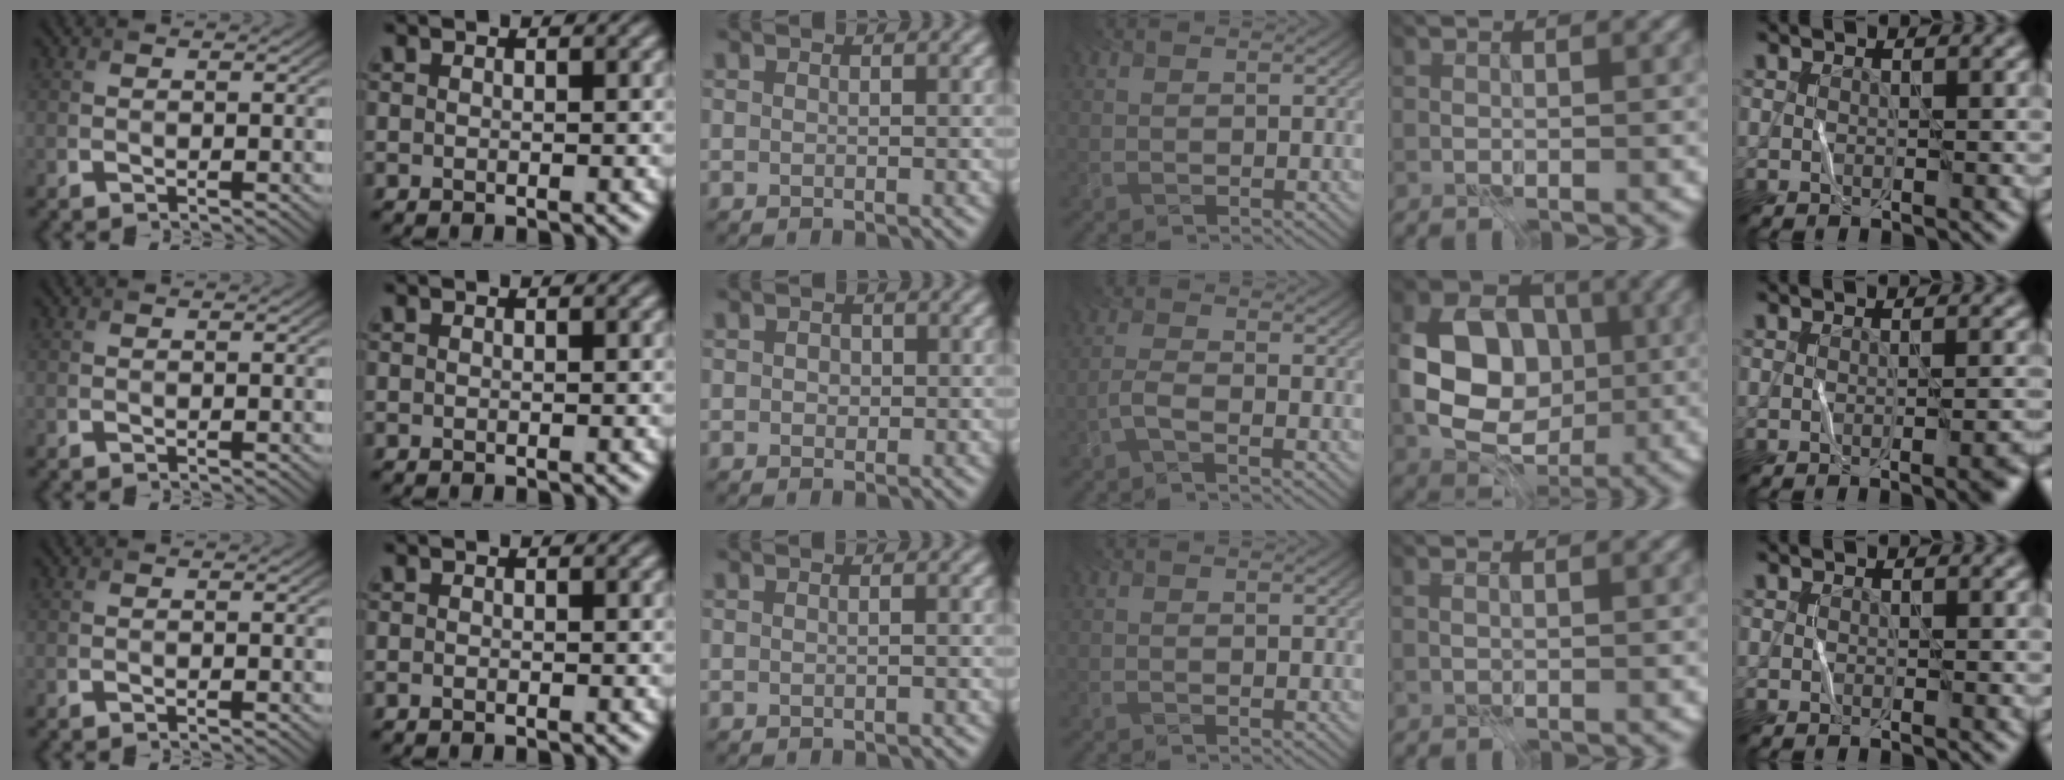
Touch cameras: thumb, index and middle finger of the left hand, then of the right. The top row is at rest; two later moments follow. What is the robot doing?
{"motion": "wrap", "object": "wrapping paper"}